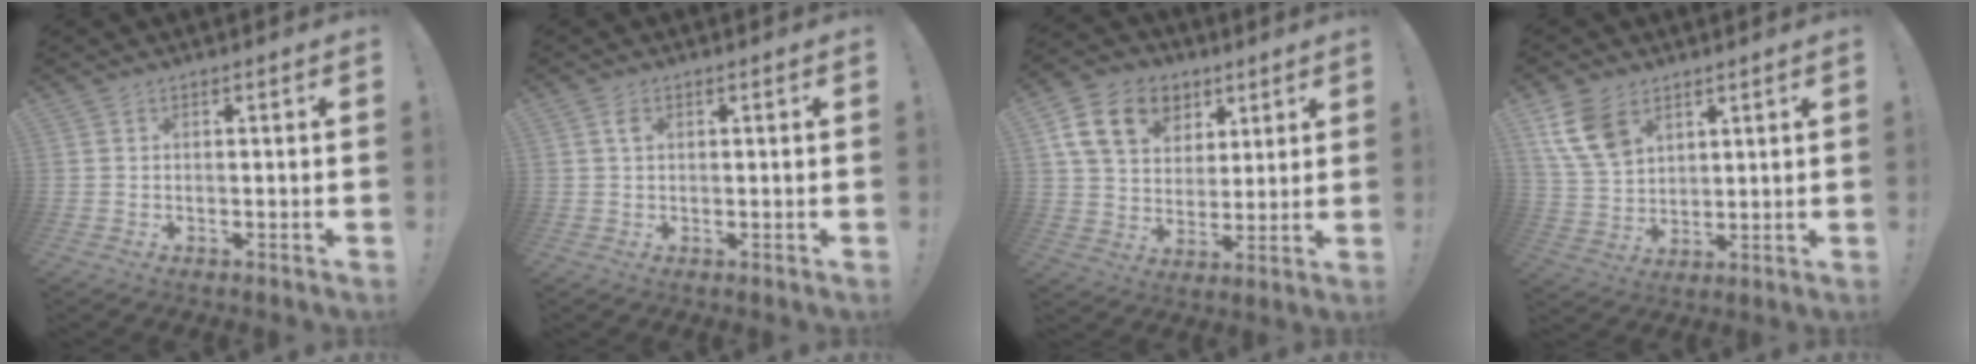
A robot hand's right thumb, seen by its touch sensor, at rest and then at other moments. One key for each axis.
{"total": 1.8, "fx": 0.6, "fy": 1.0, "fz": 1.3, "tx": -0.016, "ty": -0.001, "tz": 0.008}
{"total": 17.2, "fx": 7.5, "fy": 12.7, "fz": 8.9, "tx": -0.130, "ty": -0.025, "tz": 0.148}
{"total": 11.8, "fx": 6.3, "fy": 7.8, "fz": 6.3, "tx": -0.125, "ty": -0.018, "tz": 0.128}